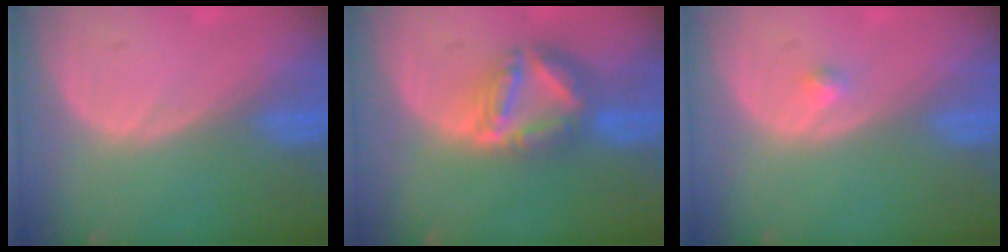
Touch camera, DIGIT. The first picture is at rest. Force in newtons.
{"total": 8.0, "press": 6.9, "slide": 4.0}
{"total": 1.1, "press": 0.9, "slide": 0.5}